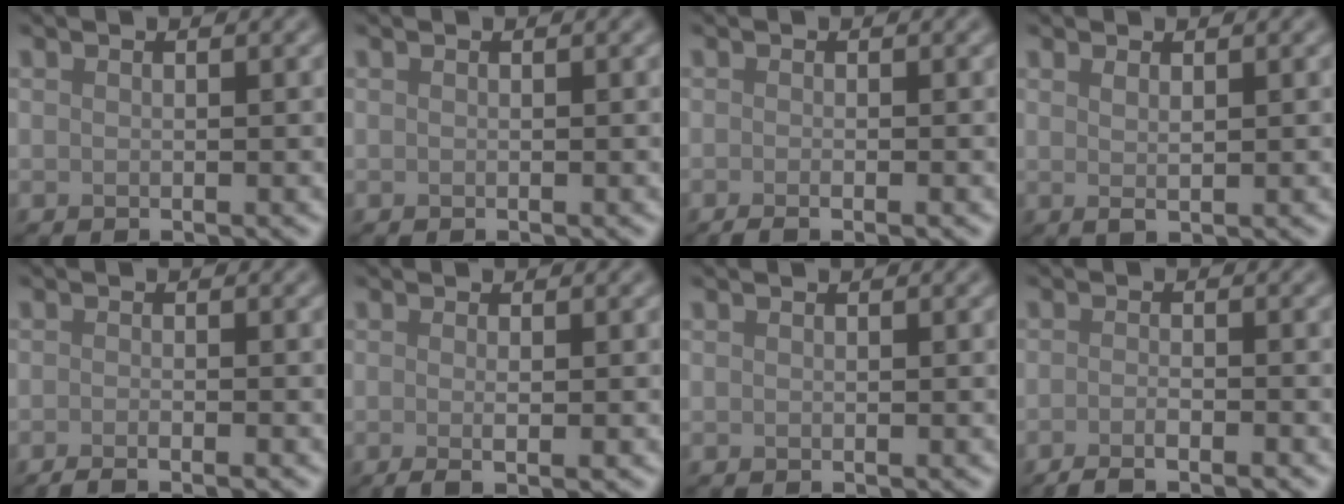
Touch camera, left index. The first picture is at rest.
{"total": 0.0}
{"total": 1.9, "force": [-0.8, 0.5, 1.6], "torque": [-0.016, -0.002, -0.018]}
{"total": 1.2, "force": [0.5, 0.3, 1.0], "torque": [-0.020, -0.003, 0.009]}
{"total": 2.0, "force": [-1.3, 0.5, 1.5], "torque": [-0.014, -0.001, -0.028]}
{"total": 2.1, "force": [-0.3, 0.5, 2.0], "torque": [-0.029, -0.004, -0.008]}
{"total": 0.0}
{"total": 2.6, "force": [-1.7, 0.6, 1.9], "torque": [-0.028, -0.001, -0.035]}